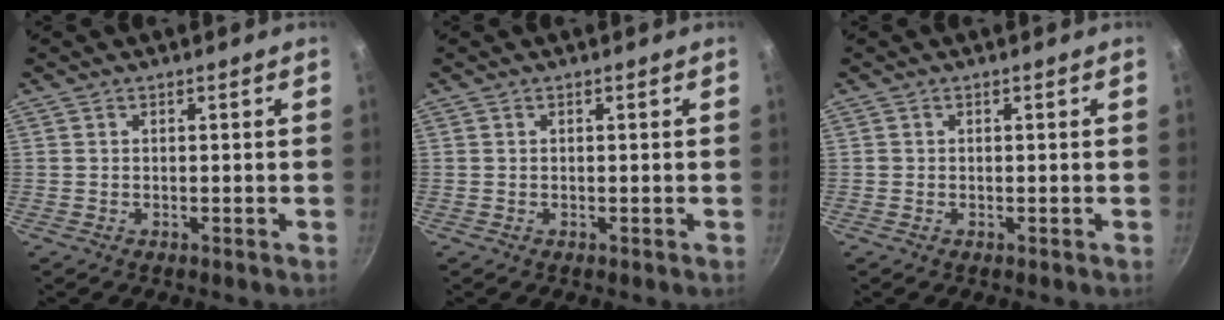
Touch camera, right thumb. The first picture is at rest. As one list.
[{"total": 0.0}, {"total": 0.0}]